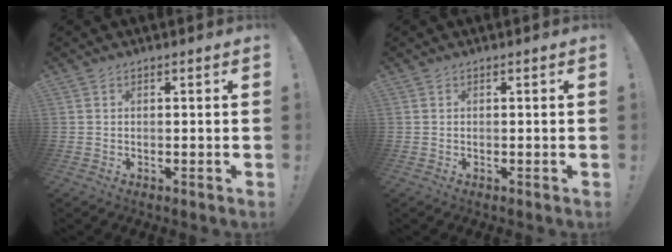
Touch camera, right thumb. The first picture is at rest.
{"total": 0.0}